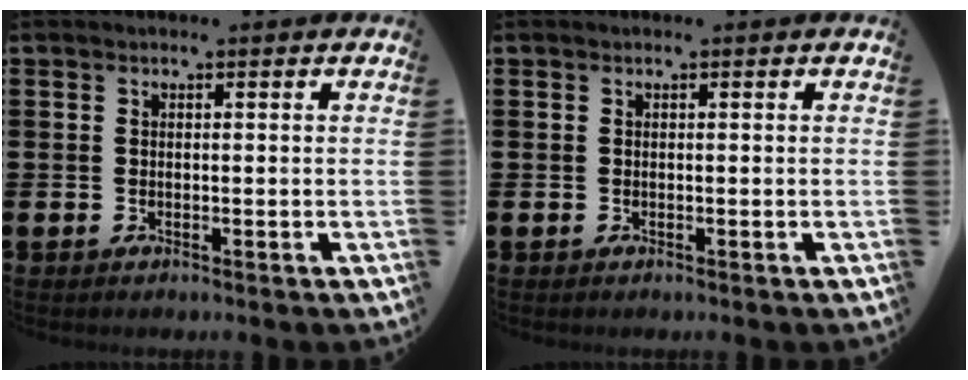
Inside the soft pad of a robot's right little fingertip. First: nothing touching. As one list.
[{"total": 0.0}]